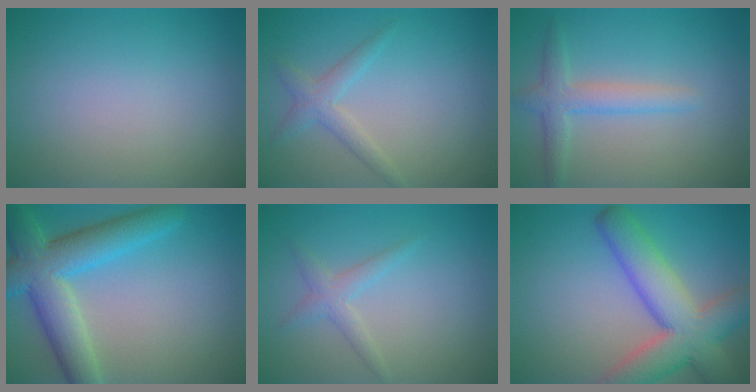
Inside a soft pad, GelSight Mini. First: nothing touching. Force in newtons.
{"total": 2.0, "press": 2.0, "slide": 0.1}
{"total": 2.8, "press": 2.8, "slide": 0.1}
{"total": 7.7, "press": 7.7, "slide": 0.3}
{"total": 1.8, "press": 1.8, "slide": 0.1}
{"total": 8.7, "press": 8.7, "slide": 0.5}